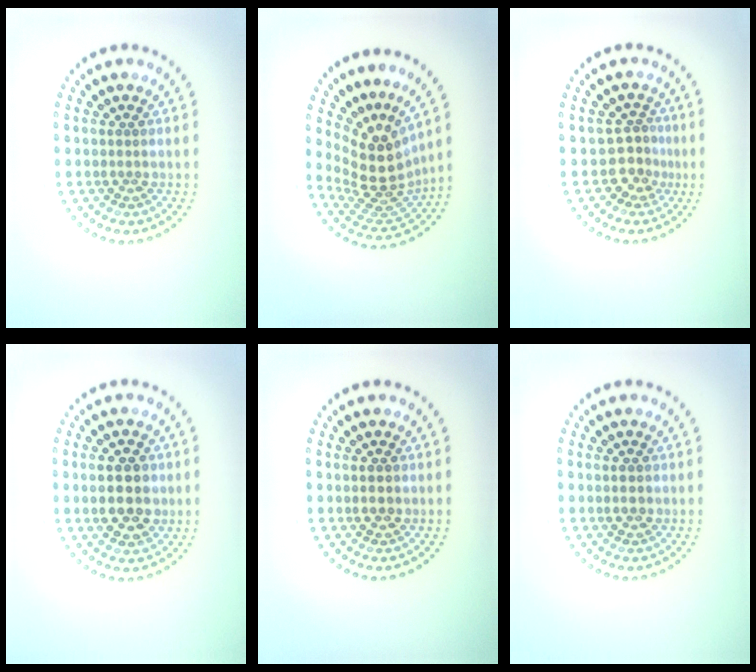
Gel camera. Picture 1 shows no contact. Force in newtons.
{"total": 5.0, "press": 3.6, "slide": 3.5}
{"total": 2.6, "press": 1.9, "slide": 1.7}
{"total": 4.6, "press": 4.6, "slide": 0.2}
{"total": 1.6, "press": 1.6, "slide": 0.1}
{"total": 1.5, "press": 1.4, "slide": 0.2}